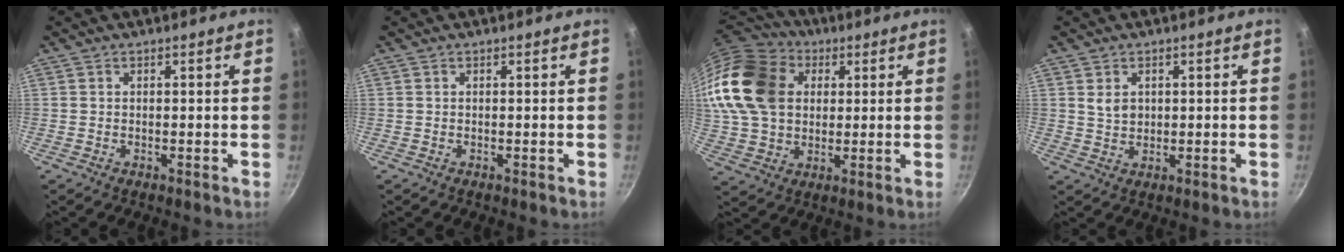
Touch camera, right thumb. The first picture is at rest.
{"total": 0.0}
{"total": 23.3, "force": [5.9, 17.5, 14.2], "torque": [-0.284, 0.022, 0.107]}
{"total": 3.0, "force": [0.8, 2.2, 1.9], "torque": [-0.026, -0.006, 0.020]}